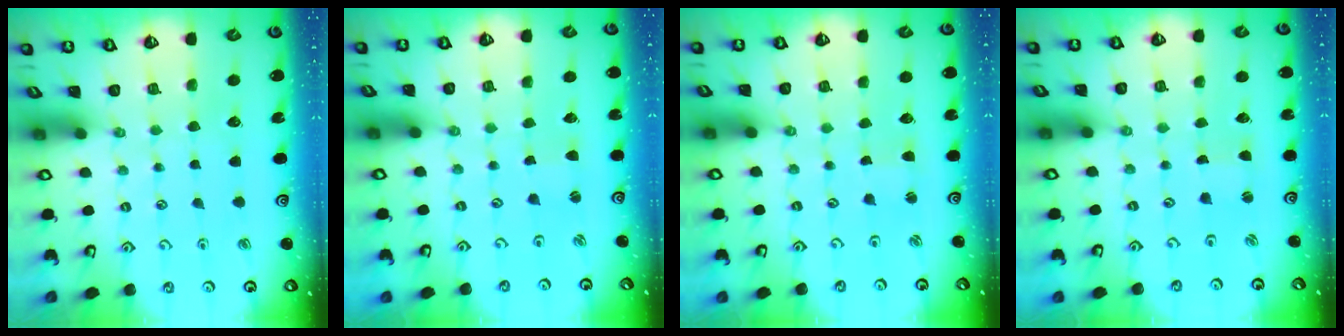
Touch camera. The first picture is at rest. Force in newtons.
{"total": 1.4, "press": 1.4, "slide": 0.3}
{"total": 1.6, "press": 1.6, "slide": 0.3}
{"total": 0.0}